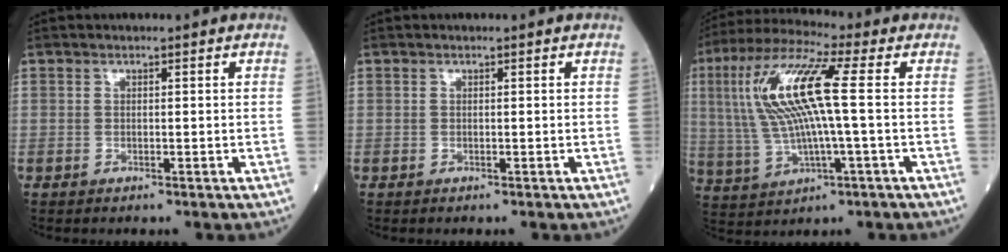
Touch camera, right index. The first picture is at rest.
{"total": 0.0}
{"total": 13.9, "force": [1.8, 1.5, 13.7], "torque": [-0.298, 0.023, 0.034]}